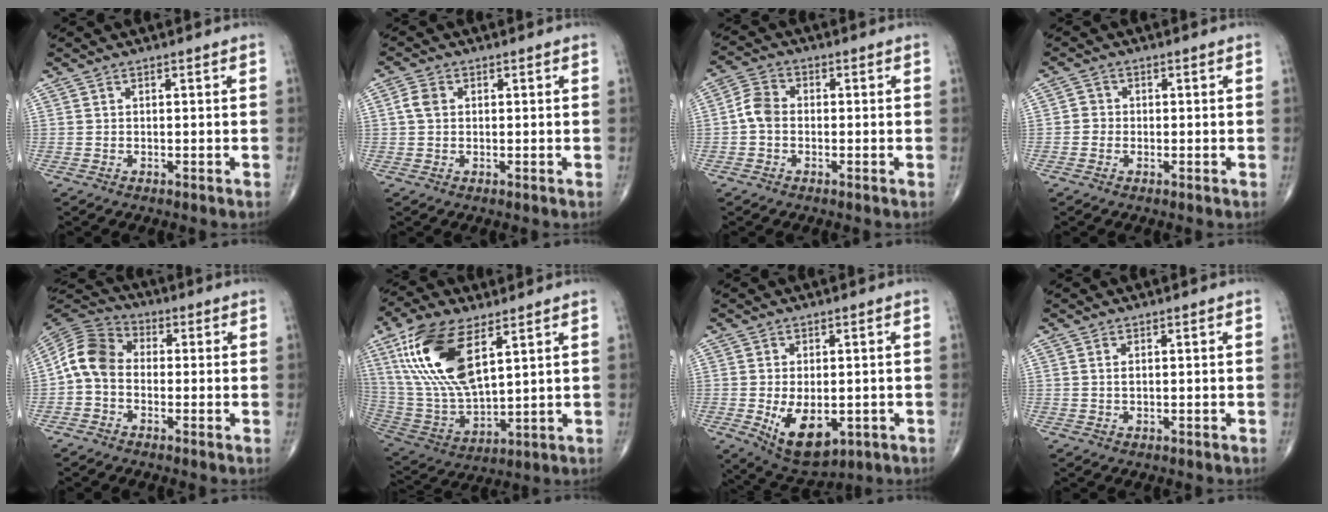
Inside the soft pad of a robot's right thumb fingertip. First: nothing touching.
{"total": 2.8, "force": [0.4, 2.1, 1.8], "torque": [-0.038, 0.008, 0.005]}
{"total": 4.5, "force": [-0.7, 3.3, 3.0], "torque": [-0.055, 0.014, -0.024]}
{"total": 1.9, "force": [-0.4, 1.8, 0.5], "torque": [0.005, 0.008, -0.011]}
{"total": 8.5, "force": [-0.9, 6.3, 5.5], "torque": [-0.096, 0.025, -0.037]}
{"total": 19.7, "force": [8.4, 8.5, 15.6], "torque": [-0.314, -0.028, 0.167]}
{"total": 9.8, "force": [-2.2, 5.6, 7.8], "torque": [-0.113, -0.014, -0.016]}
{"total": 0.8, "force": [0.2, 0.3, 0.7], "torque": [-0.017, 0.001, 0.005]}